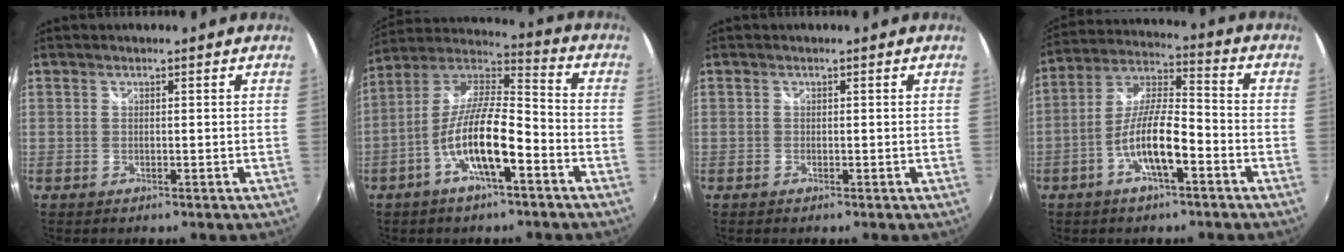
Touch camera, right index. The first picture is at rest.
{"total": 13.7, "force": [-5.8, 3.5, 11.9], "torque": [-0.234, -0.001, -0.109]}
{"total": 0.7, "force": [0.1, -0.7, -0.2], "torque": [0.008, -0.002, -0.004]}
{"total": 10.9, "force": [-4.8, 2.7, 9.5], "torque": [-0.196, 0.003, -0.088]}